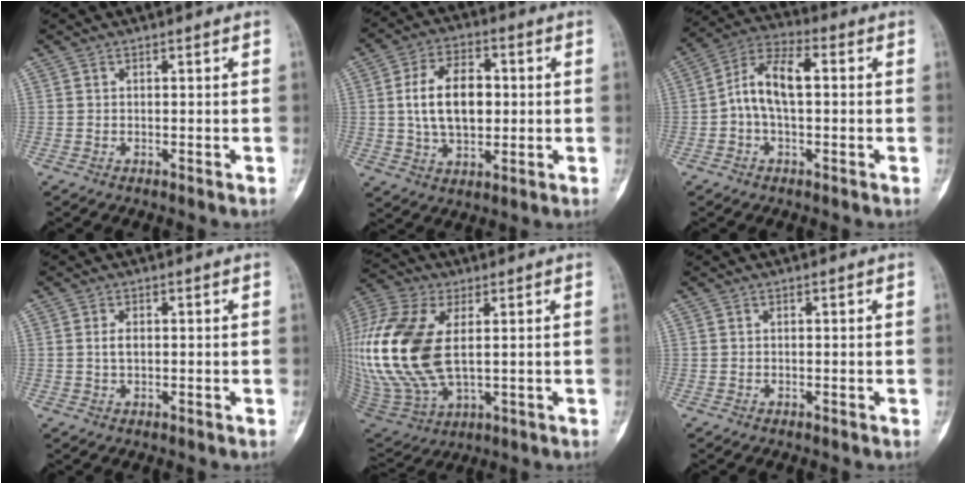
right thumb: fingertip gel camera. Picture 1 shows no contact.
{"total": 12.7, "force": [0.9, 7.8, 10.0], "torque": [-0.157, 0.008, 0.017]}
{"total": 9.8, "force": [-0.5, 6.8, 7.1], "torque": [-0.108, 0.039, -0.026]}
{"total": 2.0, "force": [0.1, 1.2, 1.6], "torque": [-0.030, 0.000, 0.002]}
{"total": 23.9, "force": [2.8, 13.1, 19.7], "torque": [-0.450, -0.018, 0.058]}
{"total": 0.0}